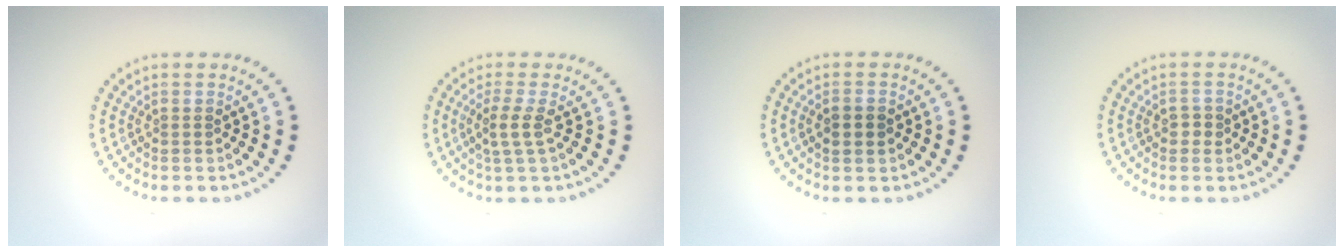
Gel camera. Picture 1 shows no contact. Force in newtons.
{"total": 2.0, "press": 1.5, "slide": 1.3}
{"total": 1.5, "press": 1.5, "slide": 0.1}
{"total": 1.1, "press": 1.0, "slide": 0.4}